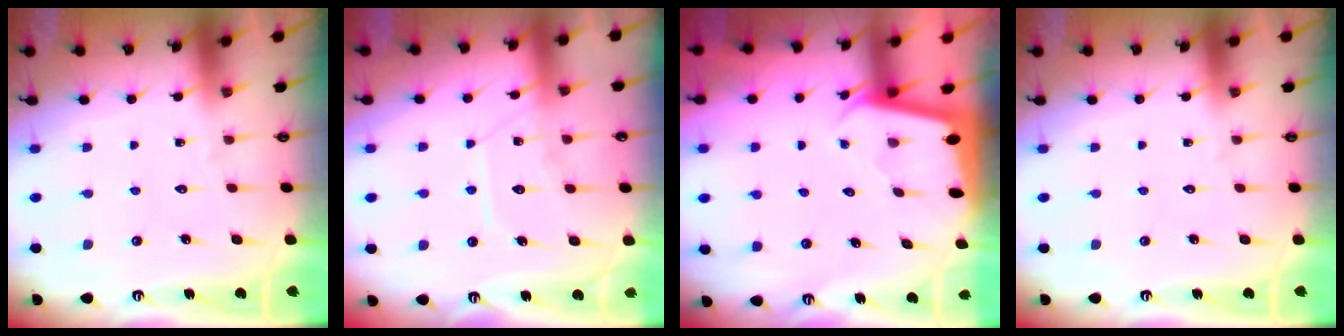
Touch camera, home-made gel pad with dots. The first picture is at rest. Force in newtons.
{"total": 9.9, "press": 9.8, "slide": 0.8}
{"total": 2.0, "press": 2.0, "slide": 0.1}
{"total": 0.0}